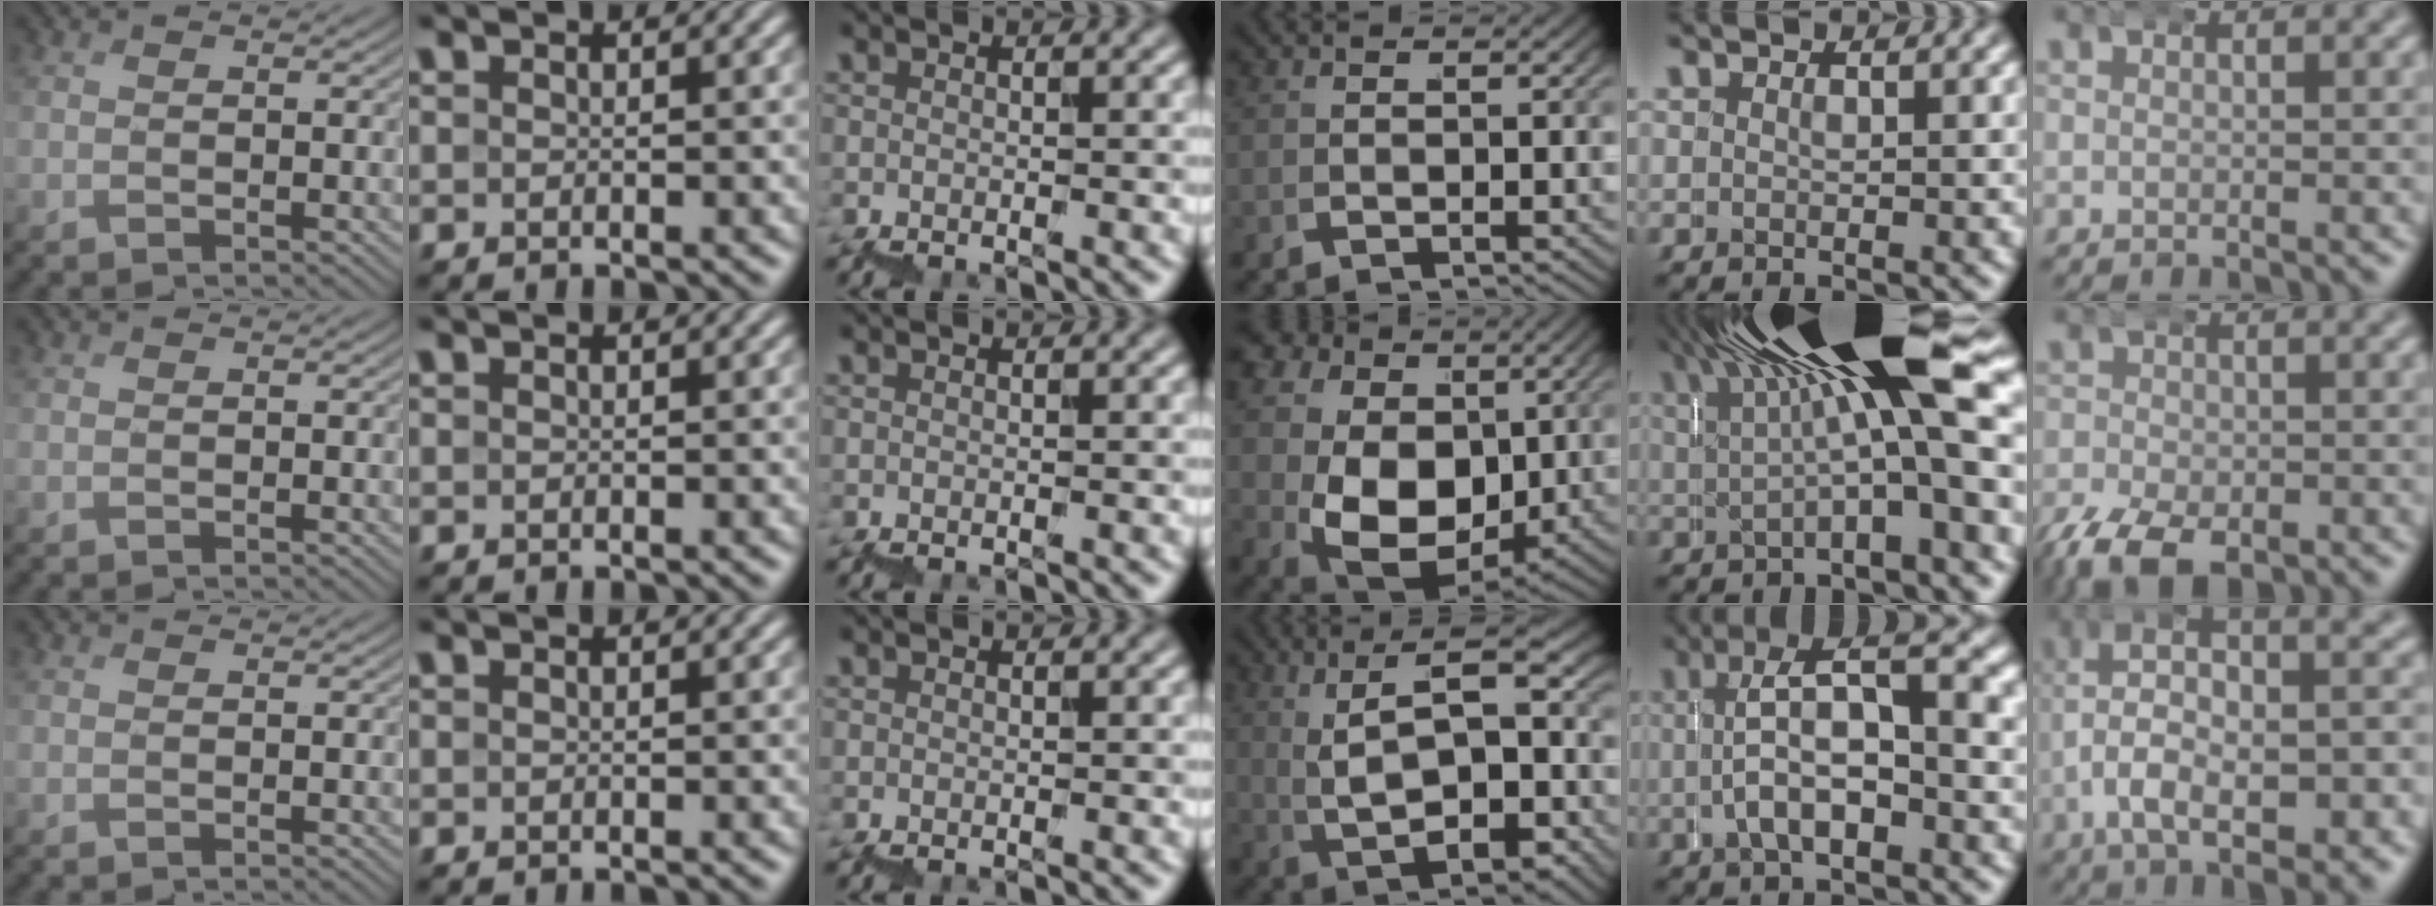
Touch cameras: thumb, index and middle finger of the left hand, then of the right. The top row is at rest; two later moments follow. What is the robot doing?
{"motion": "wrap", "object": "bubble wrap"}